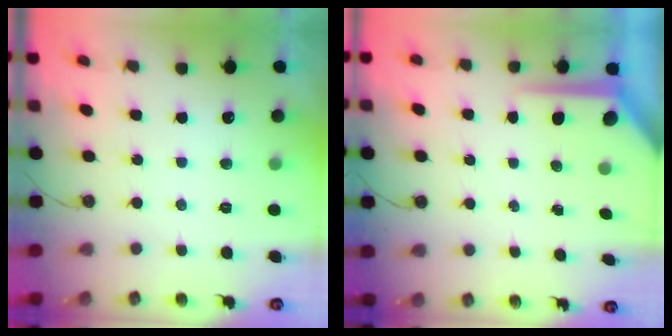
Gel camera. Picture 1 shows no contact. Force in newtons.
{"total": 7.2, "press": 7.2, "slide": 0.7}